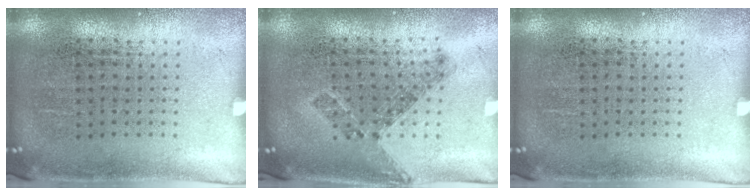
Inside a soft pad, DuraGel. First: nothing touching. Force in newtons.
{"total": 0.8, "press": 0.8, "slide": 0.3}
{"total": 0.0}